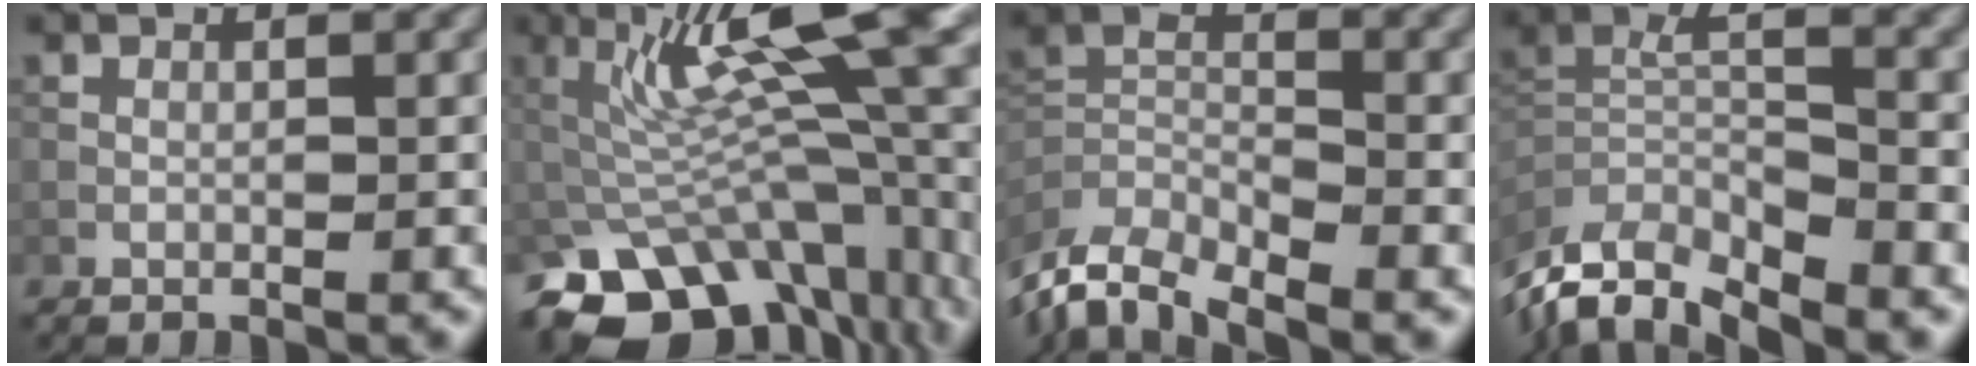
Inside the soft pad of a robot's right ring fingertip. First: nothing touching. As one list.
[{"total": 13.3, "force": [-3.5, 5.4, 11.6], "torque": [-0.171, 0.000, -0.038]}, {"total": 8.3, "force": [-6.5, 3.0, 4.3], "torque": [-0.092, -0.006, -0.125]}, {"total": 10.3, "force": [-7.3, 3.1, 6.4], "torque": [-0.137, 0.000, -0.120]}]